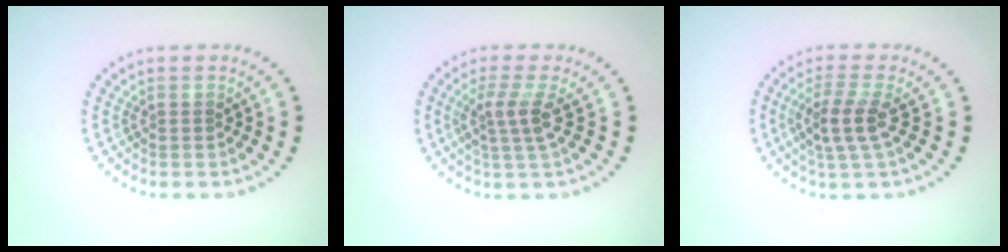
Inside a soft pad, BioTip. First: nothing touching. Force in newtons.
{"total": 2.7, "press": 2.0, "slide": 1.8}
{"total": 3.1, "press": 2.7, "slide": 1.5}